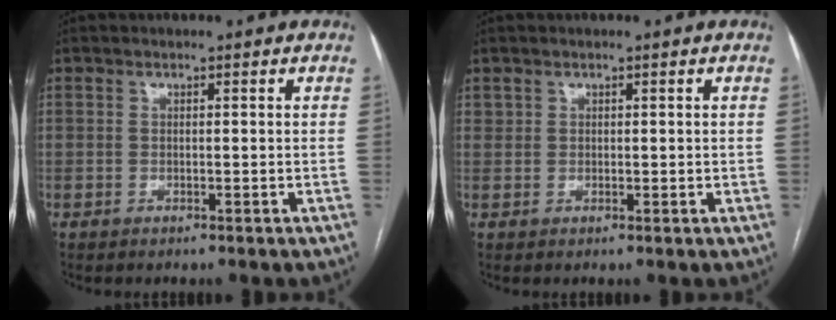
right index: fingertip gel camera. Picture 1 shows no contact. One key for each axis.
{"total": 1.1, "fx": 0.6, "fy": 0.9, "fz": 0.1, "tx": 0.012, "ty": 0.002, "tz": 0.007}